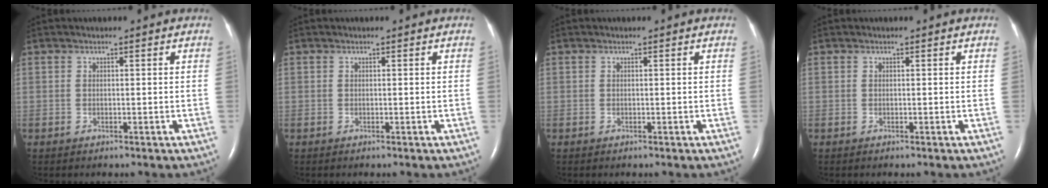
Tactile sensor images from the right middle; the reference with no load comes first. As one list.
[{"total": 0.0}, {"total": 0.0}, {"total": 0.0}]